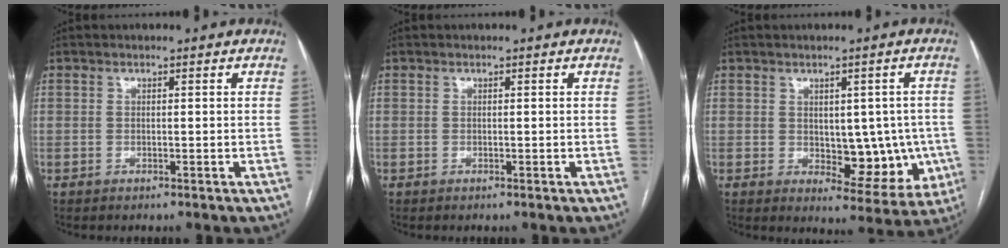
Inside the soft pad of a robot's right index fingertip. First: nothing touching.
{"total": 0.0}
{"total": 9.1, "force": [-0.6, 5.2, 7.4], "torque": [-0.073, 0.009, 0.011]}